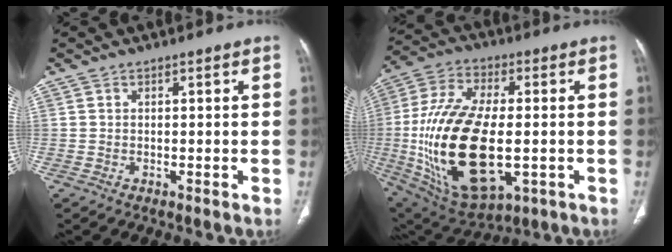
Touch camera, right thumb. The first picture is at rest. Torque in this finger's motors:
{"motor_torque": [0.79, 1.18, 2.77, 0.00, 0.48]}